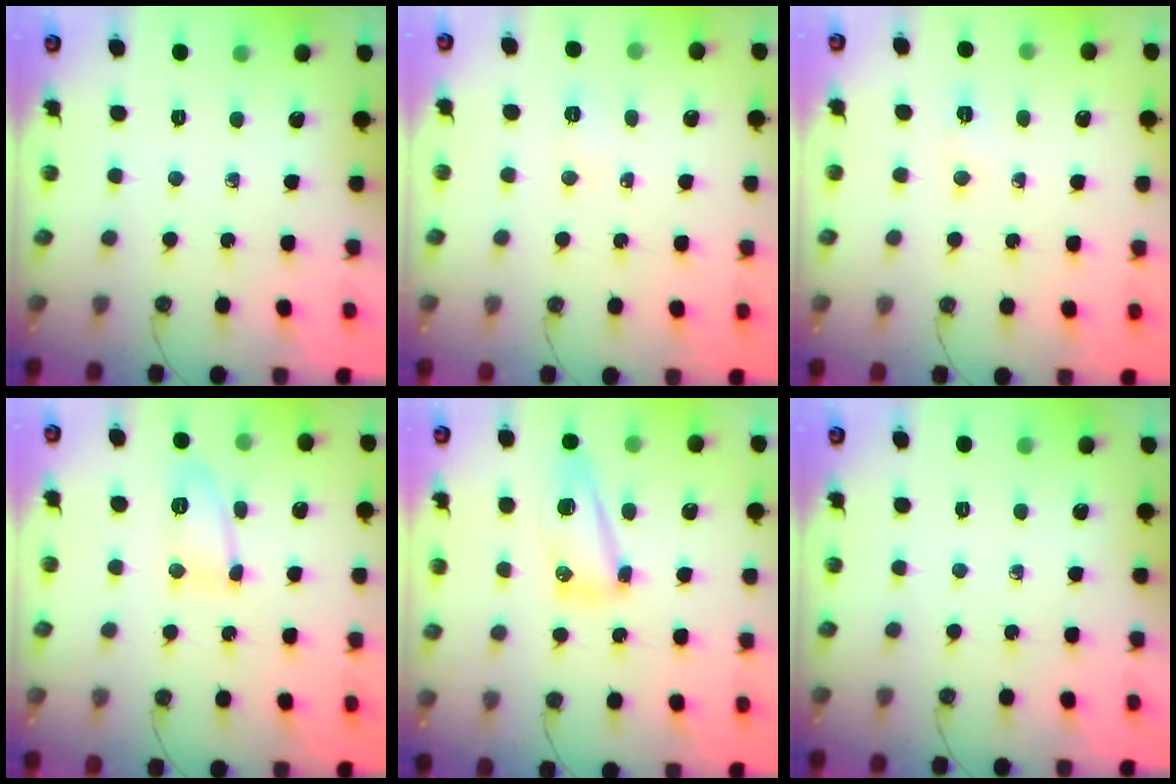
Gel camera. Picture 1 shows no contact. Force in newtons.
{"total": 4.9, "press": 4.8, "slide": 1.0}
{"total": 2.9, "press": 2.9, "slide": 0.4}
{"total": 8.5, "press": 8.5, "slide": 0.7}
{"total": 13.3, "press": 11.6, "slide": 6.6}
{"total": 0.0}